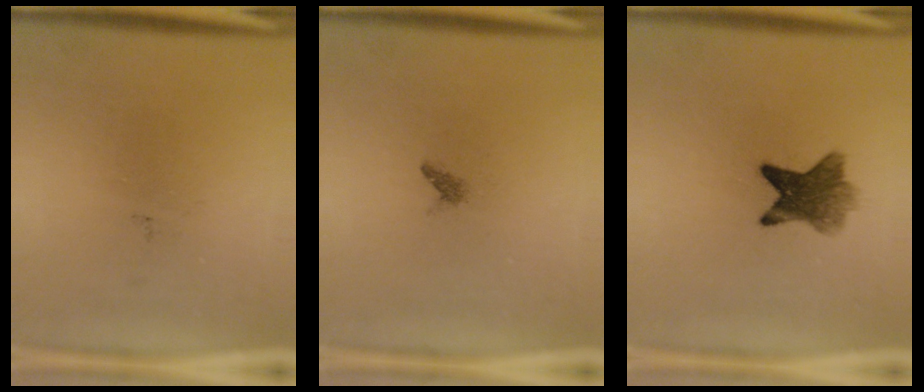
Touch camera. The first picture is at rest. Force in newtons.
{"total": 0.7}
{"total": 7.2}